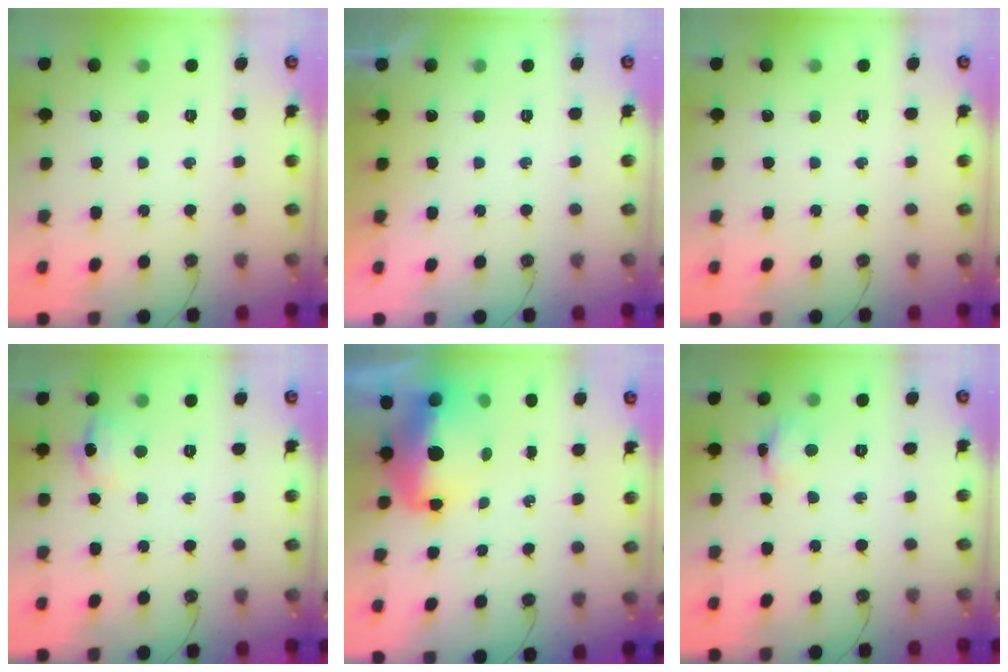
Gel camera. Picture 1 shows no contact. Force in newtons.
{"total": 0.0}
{"total": 0.0}
{"total": 8.3, "press": 8.2, "slide": 0.8}
{"total": 12.9, "press": 12.8, "slide": 1.5}
{"total": 4.5, "press": 4.5, "slide": 0.4}